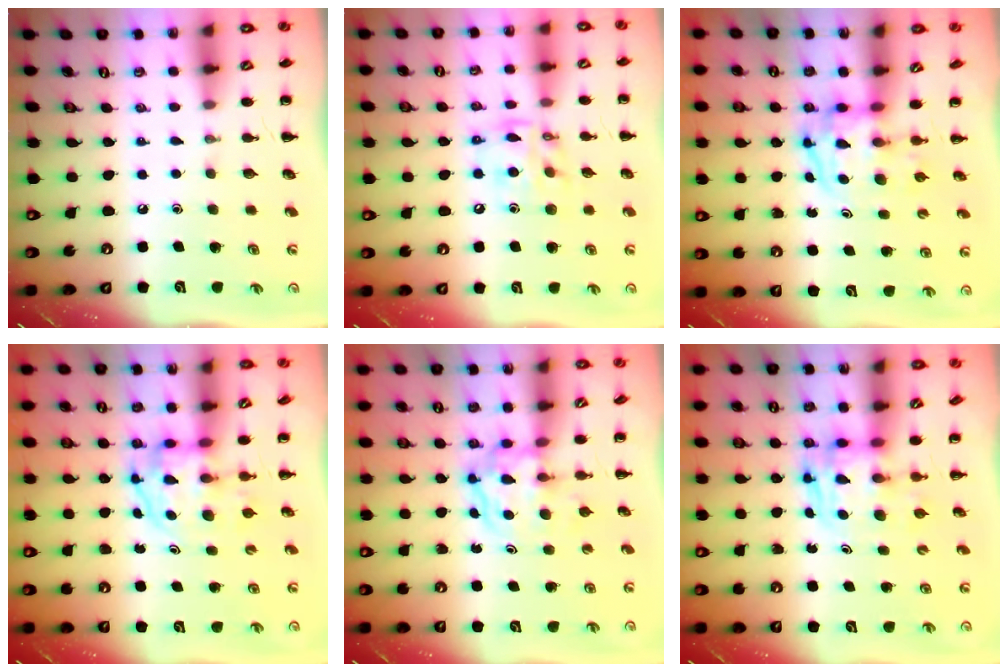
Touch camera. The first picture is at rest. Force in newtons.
{"total": 12.8, "press": 12.5, "slide": 2.5}
{"total": 4.0, "press": 3.9, "slide": 0.7}
{"total": 3.4, "press": 3.4, "slide": 0.5}
{"total": 3.8, "press": 3.8, "slide": 0.5}
{"total": 2.6, "press": 2.6, "slide": 0.2}